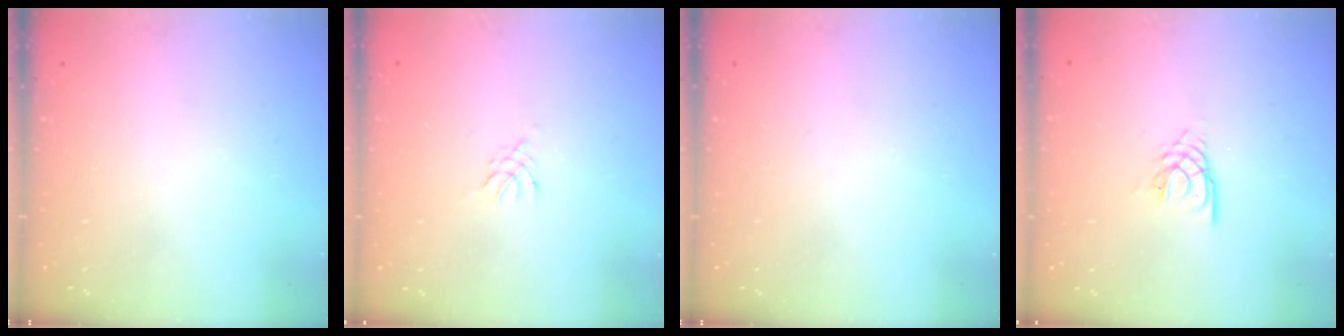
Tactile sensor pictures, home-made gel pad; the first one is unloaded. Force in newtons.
{"total": 2.7, "press": 2.6, "slide": 0.6}
{"total": 0.0}
{"total": 2.9, "press": 2.8, "slide": 0.4}